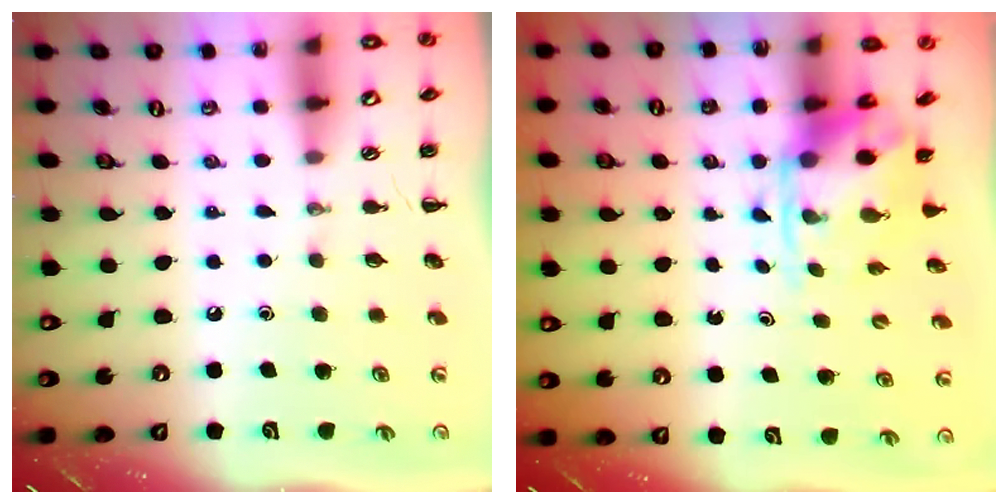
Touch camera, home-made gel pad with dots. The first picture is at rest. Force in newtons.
{"total": 3.8, "press": 3.6, "slide": 0.9}